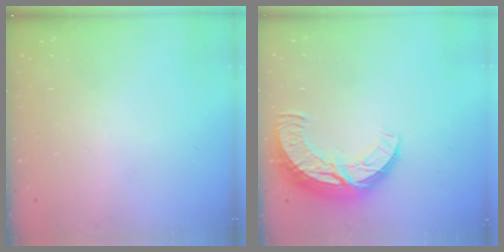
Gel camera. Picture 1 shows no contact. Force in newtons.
{"total": 11.6, "press": 11.5, "slide": 1.0}